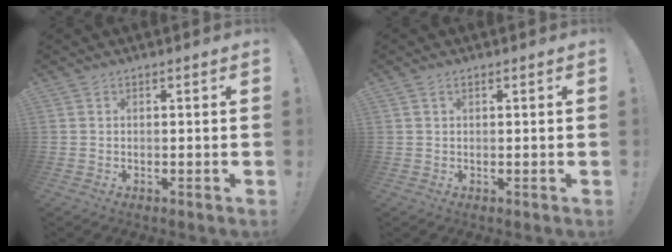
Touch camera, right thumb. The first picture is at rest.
{"total": 0.9, "force": [0.4, 0.5, 0.6], "torque": [-0.010, 0.002, 0.007]}